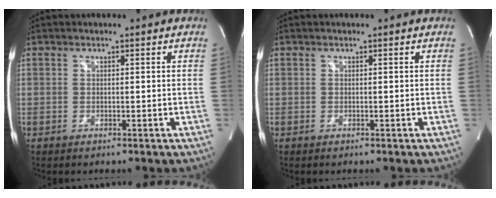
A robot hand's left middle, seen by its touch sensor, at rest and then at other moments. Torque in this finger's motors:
{"motor_torque": [0.07, 0.22, -0.12, 0.00]}